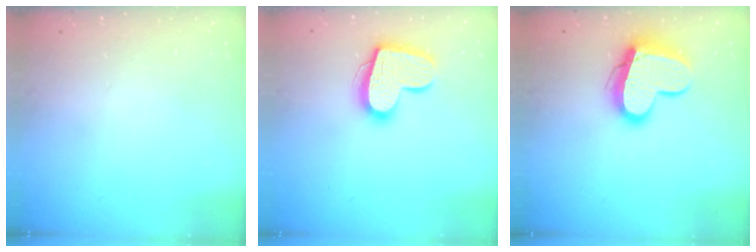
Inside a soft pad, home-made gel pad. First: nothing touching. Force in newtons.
{"total": 16.1, "press": 16.1, "slide": 0.9}
{"total": 14.0, "press": 14.0, "slide": 0.6}